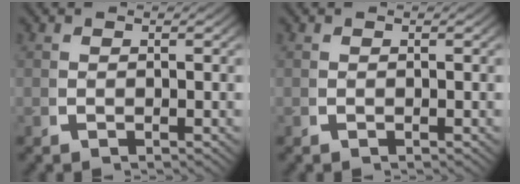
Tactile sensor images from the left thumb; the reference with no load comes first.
{"total": 0.0}